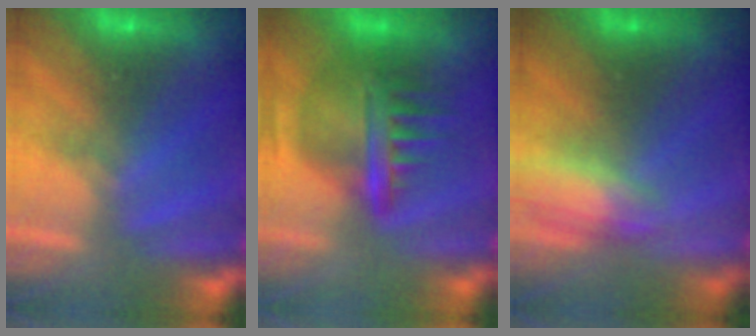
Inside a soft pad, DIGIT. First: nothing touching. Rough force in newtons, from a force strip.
{"total": 8.6}
{"total": 2.7}